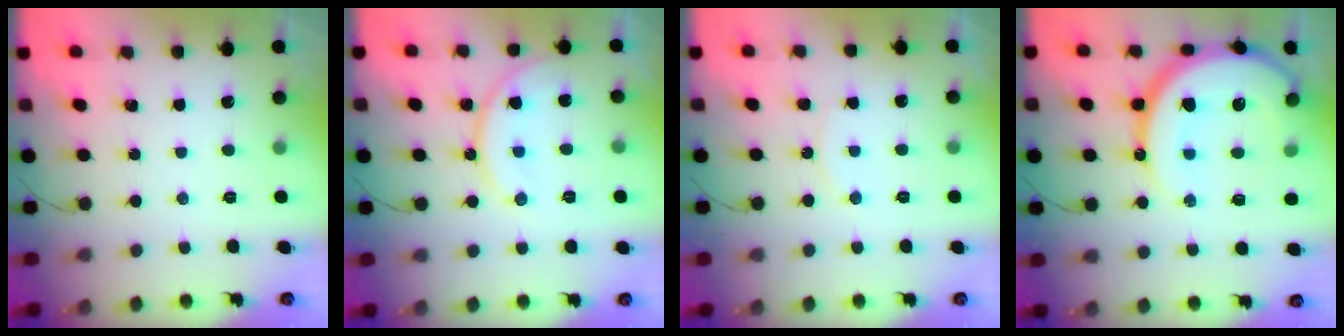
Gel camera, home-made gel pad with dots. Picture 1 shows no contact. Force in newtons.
{"total": 12.3, "press": 12.3, "slide": 0.6}
{"total": 5.8, "press": 5.7, "slide": 0.5}
{"total": 20.8, "press": 20.7, "slide": 2.0}